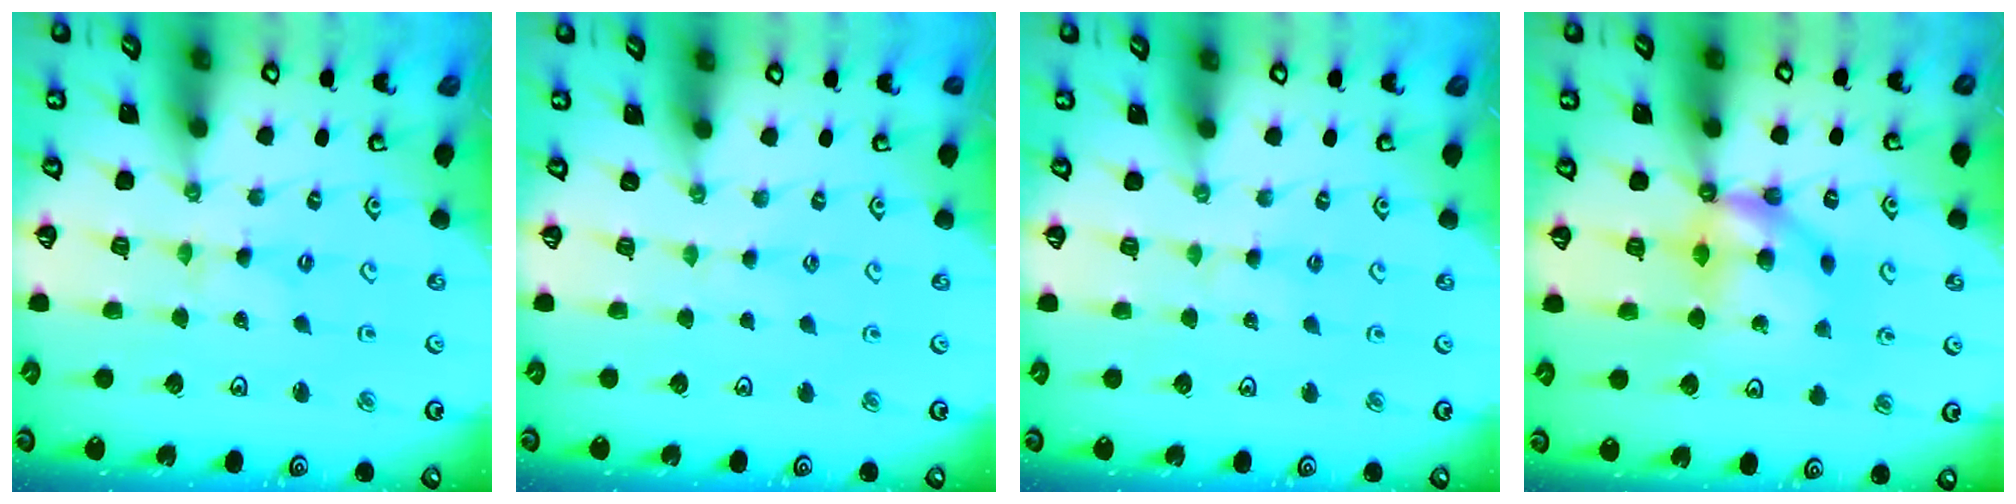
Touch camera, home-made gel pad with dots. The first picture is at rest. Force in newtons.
{"total": 0.6, "press": 0.6, "slide": 0.2}
{"total": 1.9, "press": 1.8, "slide": 0.3}
{"total": 10.3, "press": 10.3, "slide": 0.1}